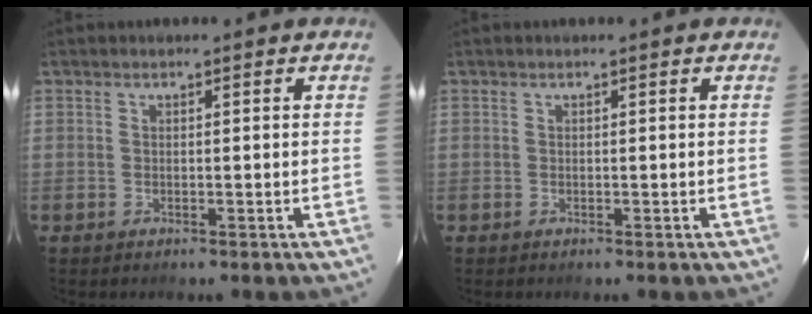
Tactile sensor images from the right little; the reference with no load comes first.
{"total": 0.0}